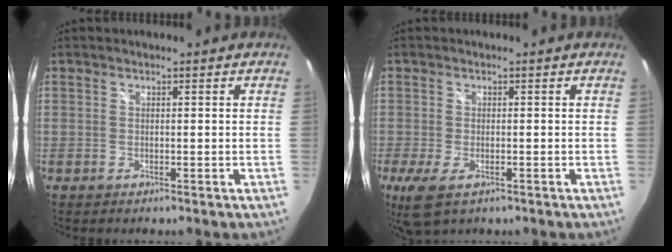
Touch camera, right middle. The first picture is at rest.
{"total": 6.0, "force": [-2.9, 2.8, 4.4], "torque": [-0.095, -0.023, -0.050]}